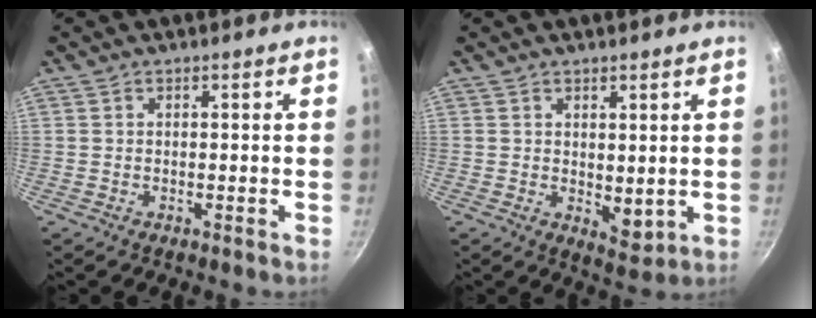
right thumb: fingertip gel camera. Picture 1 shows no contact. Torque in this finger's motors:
{"motor_torque": [-0.39, 0.41, -0.31, 0.35, 0.00]}